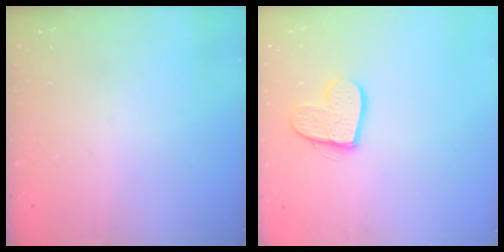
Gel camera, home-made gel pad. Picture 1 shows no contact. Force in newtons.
{"total": 12.0, "press": 11.9, "slide": 0.9}